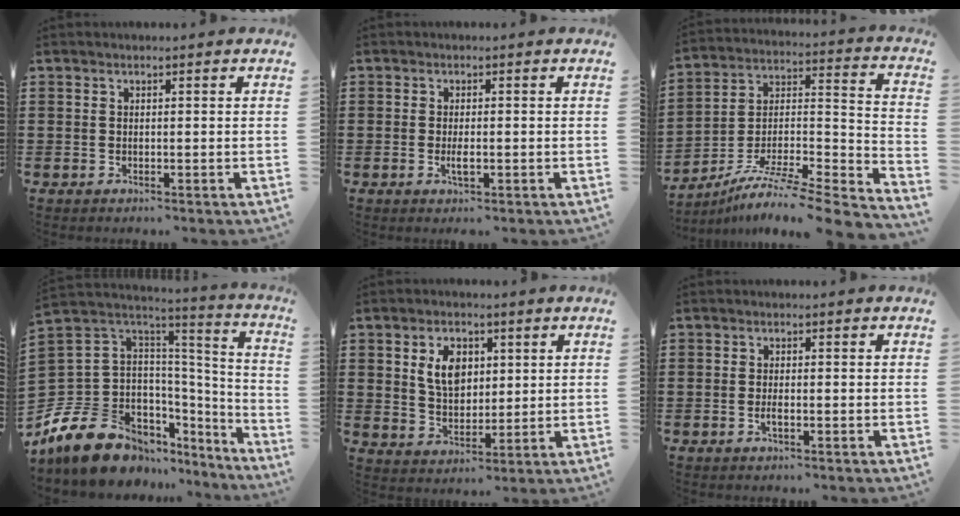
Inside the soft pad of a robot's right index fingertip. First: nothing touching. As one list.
[{"total": 2.2, "force": [-0.5, 0.6, 2.0], "torque": [-0.043, -0.003, -0.011]}, {"total": 7.1, "force": [-5.4, 1.0, 4.4], "torque": [-0.074, -0.007, -0.109]}, {"total": 14.8, "force": [-10.1, 9.0, 6.0], "torque": [-0.154, 0.012, -0.174]}, {"total": 6.4, "force": [2.0, 4.4, 4.2], "torque": [-0.089, 0.012, 0.032]}, {"total": 1.1, "force": [-0.4, 0.1, 1.0], "torque": [-0.026, -0.007, -0.007]}]